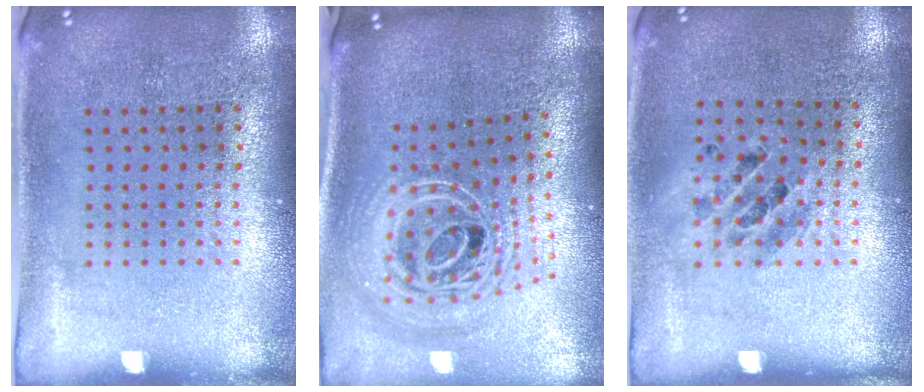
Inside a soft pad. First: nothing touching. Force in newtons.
{"total": 2.8, "press": 2.0, "slide": 1.9}
{"total": 1.1, "press": 1.0, "slide": 0.2}